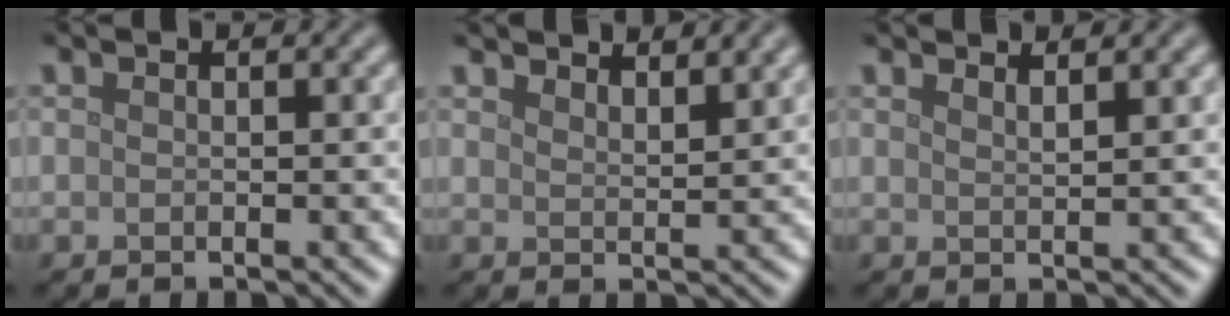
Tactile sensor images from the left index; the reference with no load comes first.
{"total": 4.9, "force": [4.4, 1.1, 1.8], "torque": [-0.017, 0.009, 0.050]}
{"total": 1.9, "force": [1.7, 0.5, 0.8], "torque": [-0.003, 0.007, 0.016]}